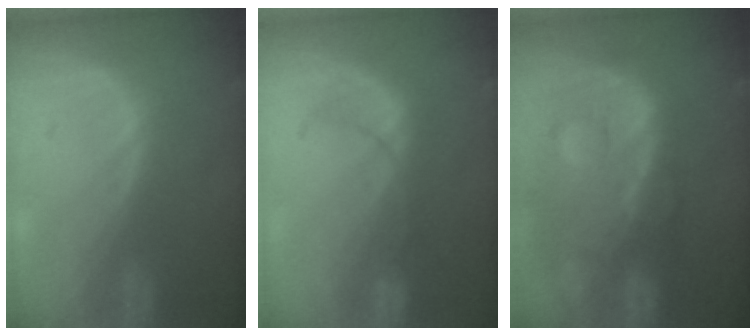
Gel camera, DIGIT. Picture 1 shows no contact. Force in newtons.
{"total": 5.1, "press": 5.1, "slide": 0.7}
{"total": 13.6, "press": 11.1, "slide": 7.8}